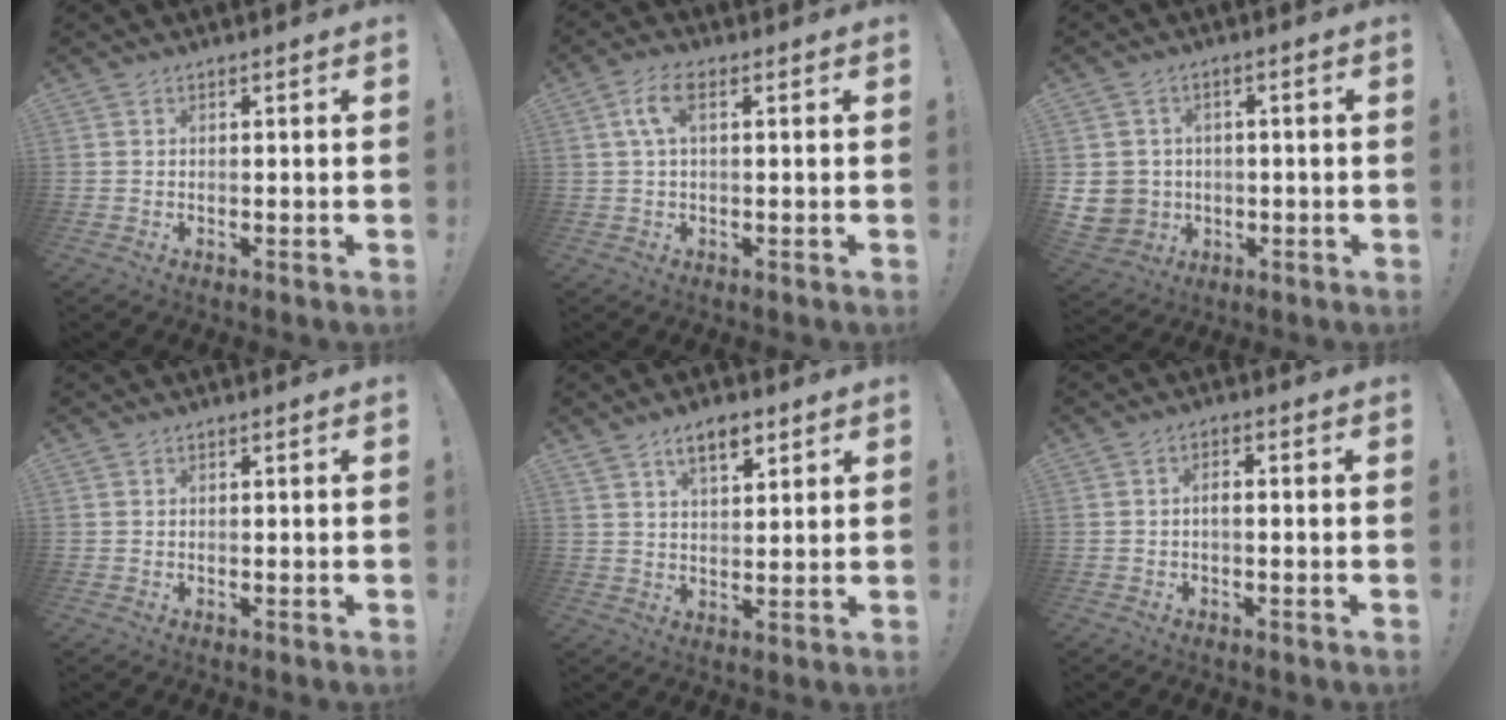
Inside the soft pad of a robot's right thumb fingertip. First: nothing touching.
{"total": 5.8, "force": [1.4, 2.4, 5.1], "torque": [-0.108, 0.007, 0.026]}
{"total": 6.5, "force": [-0.4, 6.2, 1.9], "torque": [-0.047, 0.003, -0.002]}
{"total": 0.0}
{"total": 7.6, "force": [4.9, 3.4, 4.8], "torque": [-0.071, -0.018, 0.086]}
{"total": 2.1, "force": [-0.6, 0.7, 1.9], "torque": [-0.043, 0.005, -0.015]}